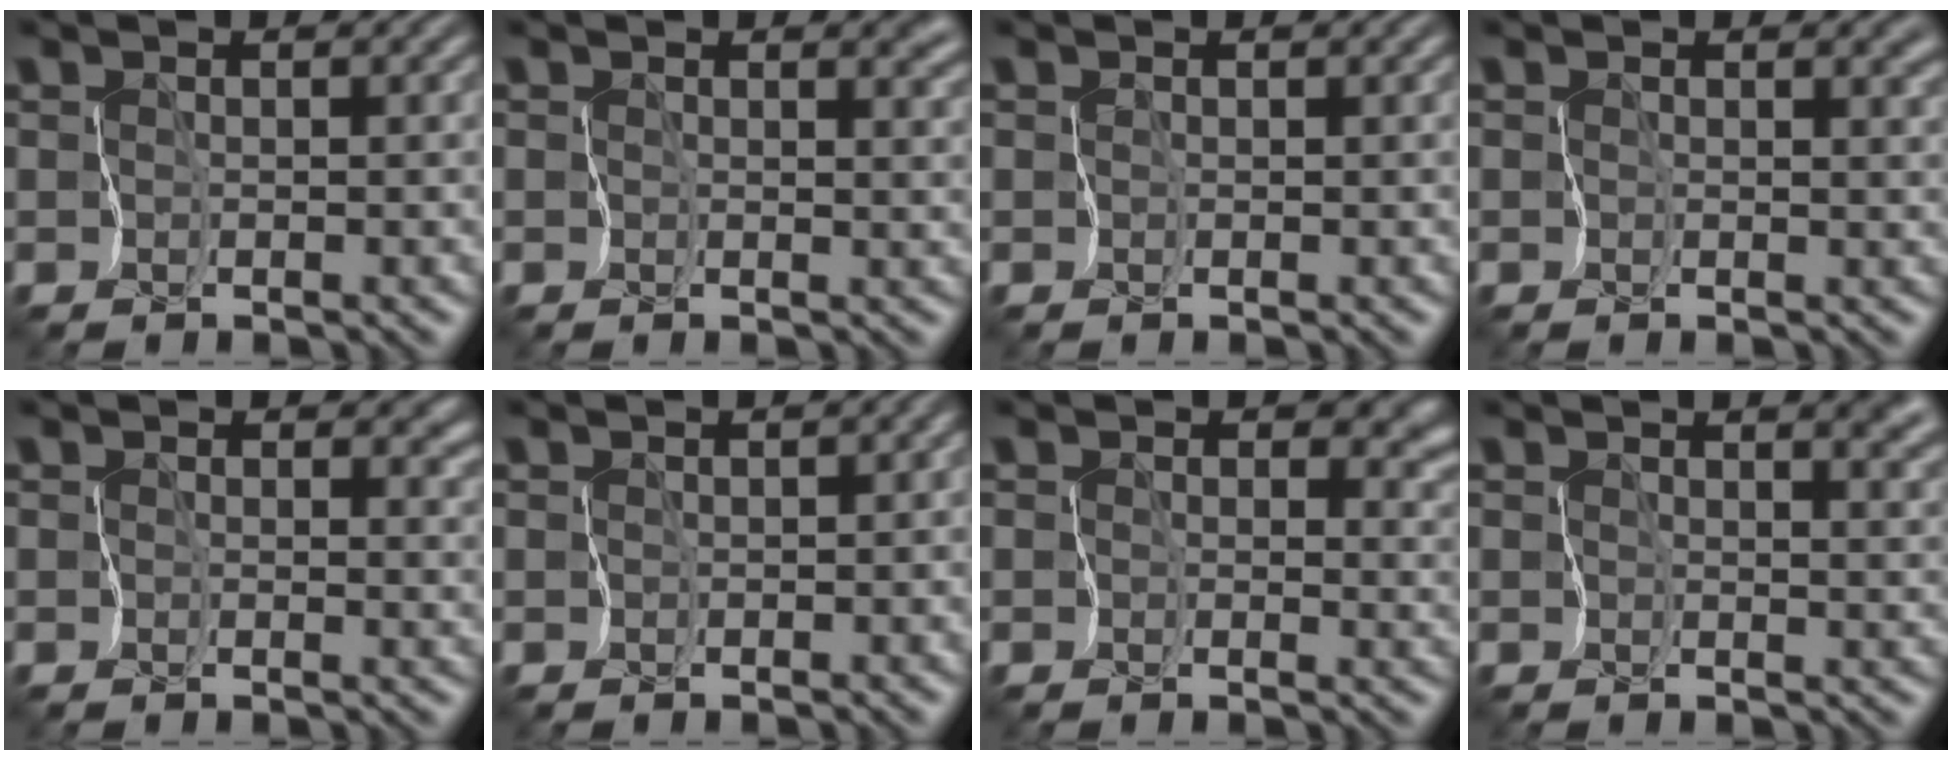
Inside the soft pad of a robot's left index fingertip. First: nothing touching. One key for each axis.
{"total": 1.9, "fx": 0.8, "fy": 1.1, "fz": 1.3, "tx": -0.015, "ty": -0.003, "tz": 0.016}
{"total": 0.0}
{"total": 1.5, "fx": 0.6, "fy": 1.0, "fz": 1.0, "tx": -0.005, "ty": 0.001, "tz": 0.009}
{"total": 2.6, "fx": 0.6, "fy": 2.0, "fz": 1.6, "tx": -0.015, "ty": 0.004, "tz": 0.006}
{"total": 2.1, "fx": -0.8, "fy": 1.5, "fz": 1.3, "tx": -0.005, "ty": -0.004, "tz": -0.009}
{"total": 4.1, "fx": 0.8, "fy": 3.1, "fz": 2.6, "tx": -0.017, "ty": 0.000, "tz": 0.005}
{"total": 3.5, "fx": 1.5, "fy": 1.9, "fz": 2.5, "tx": -0.028, "ty": -0.002, "tz": 0.025}